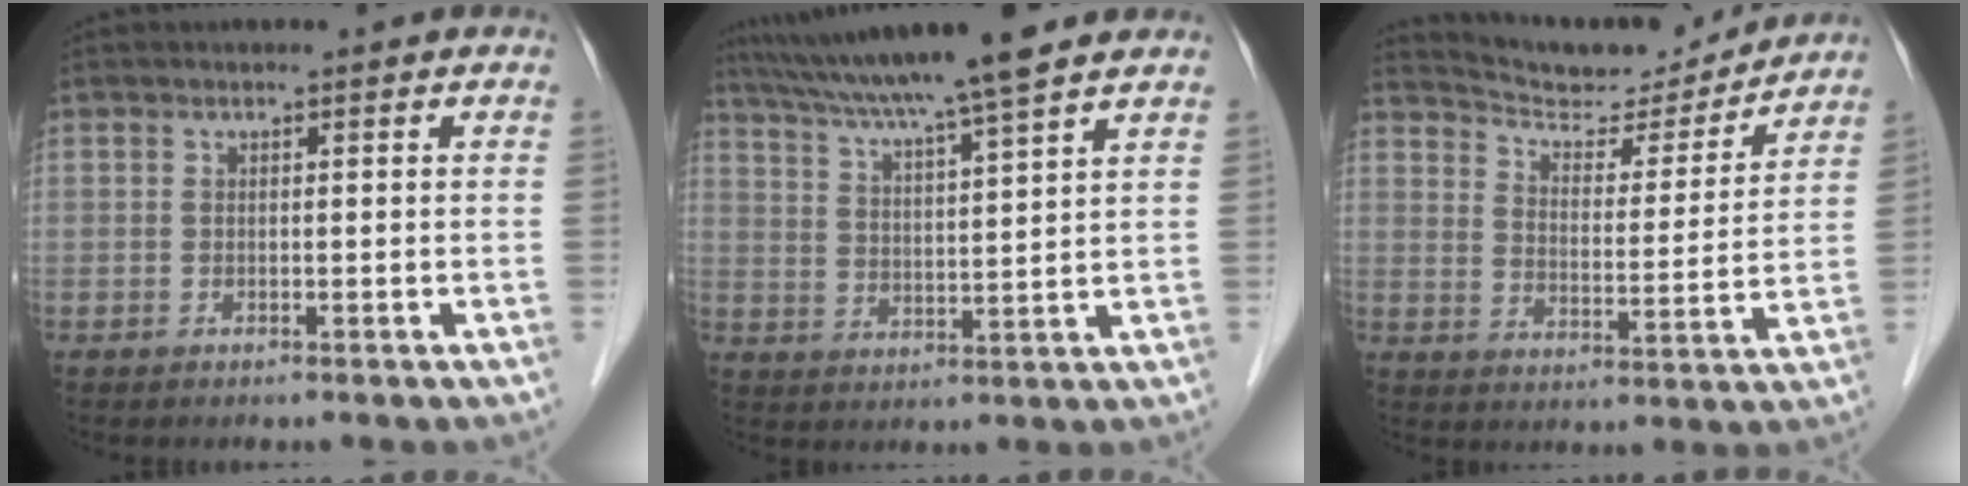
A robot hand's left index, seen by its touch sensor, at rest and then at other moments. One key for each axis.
{"total": 14.4, "fx": 12.0, "fy": -0.8, "fz": 8.0, "tx": -0.144, "ty": 0.018, "tz": 0.188}
{"total": 13.3, "fx": 13.0, "fy": 1.6, "fz": 2.5, "tx": -0.044, "ty": -0.010, "tz": 0.197}